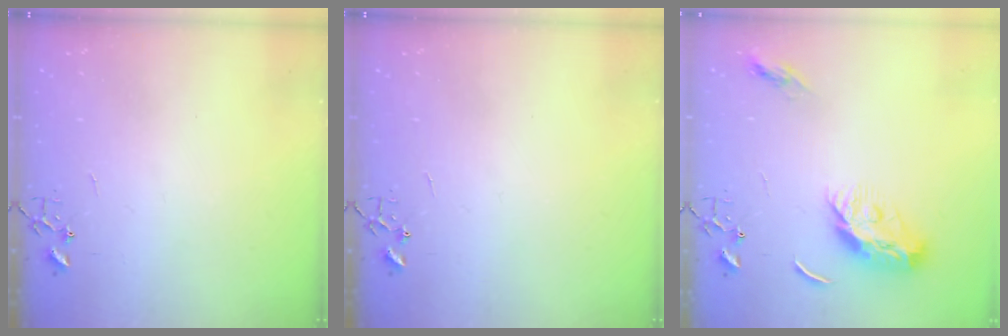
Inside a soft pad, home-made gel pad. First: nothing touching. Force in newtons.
{"total": 0.0}
{"total": 11.5, "press": 11.5, "slide": 0.2}